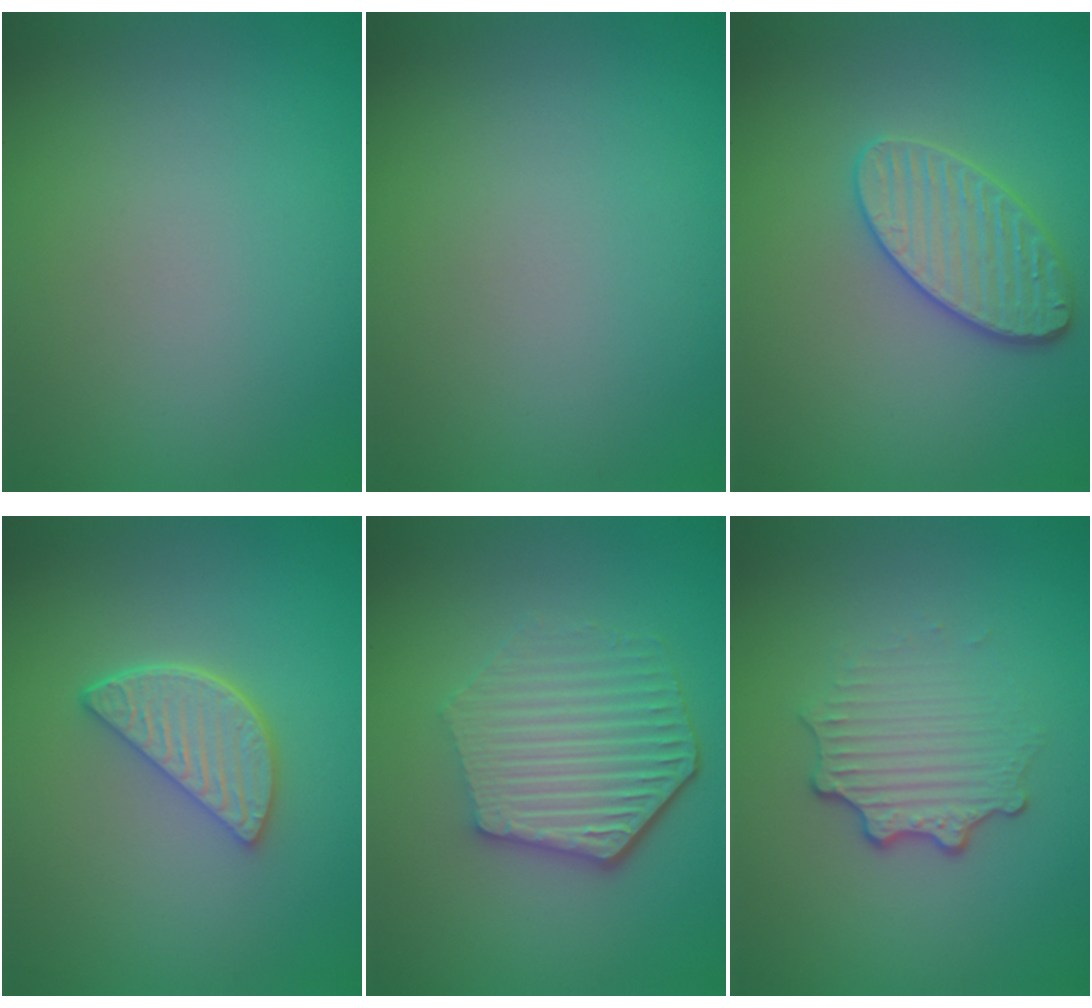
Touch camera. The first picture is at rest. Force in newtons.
{"total": 0.0}
{"total": 3.6, "press": 3.5, "slide": 1.1}
{"total": 3.9, "press": 3.2, "slide": 2.3}
{"total": 5.9, "press": 4.5, "slide": 3.8}
{"total": 3.3, "press": 2.5, "slide": 2.2}